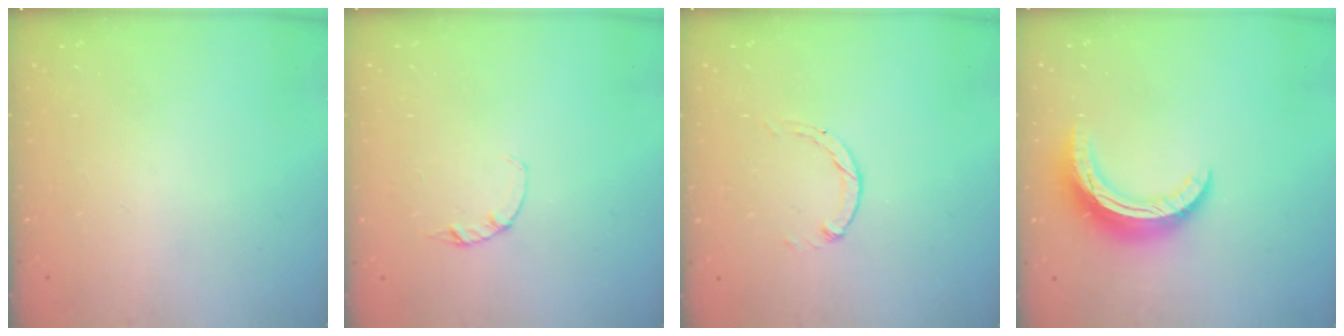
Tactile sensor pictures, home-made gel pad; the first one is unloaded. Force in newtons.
{"total": 1.2, "press": 1.1, "slide": 0.3}
{"total": 0.7, "press": 0.6, "slide": 0.2}
{"total": 11.8, "press": 11.8, "slide": 0.9}